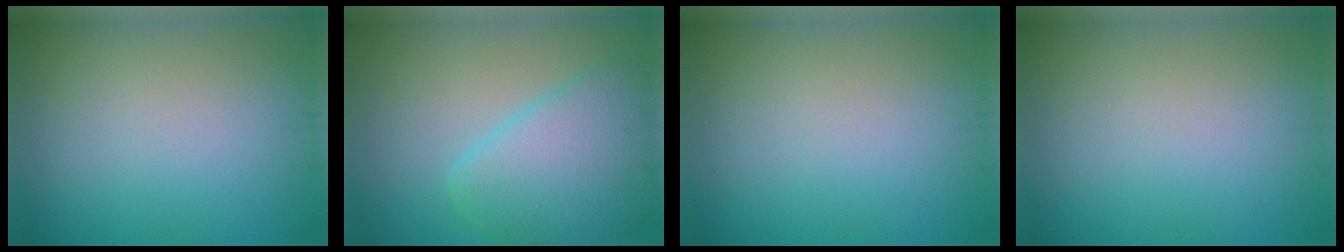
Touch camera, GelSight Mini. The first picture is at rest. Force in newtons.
{"total": 6.2, "press": 6.2, "slide": 0.3}
{"total": 0.0}
{"total": 0.0}